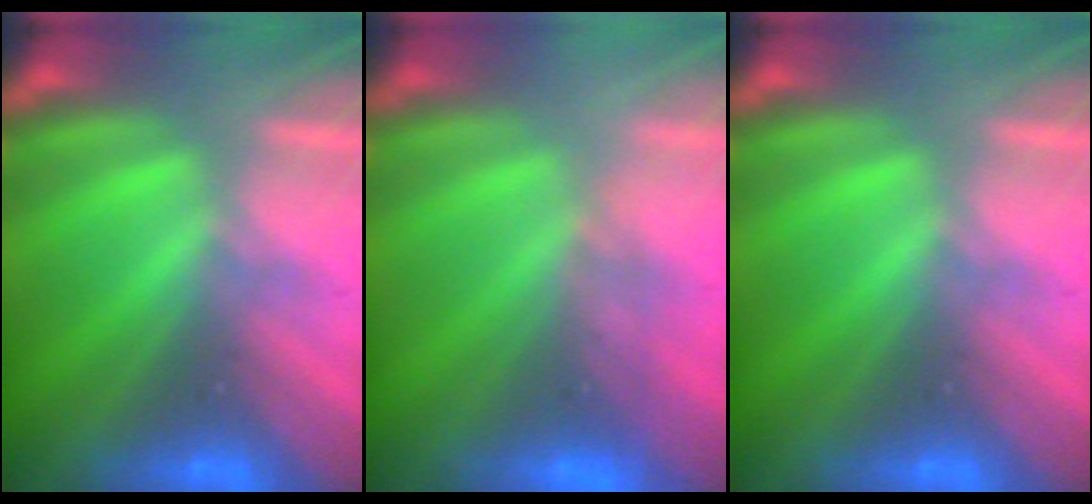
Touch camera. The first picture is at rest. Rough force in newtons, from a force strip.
{"total": 3.8}
{"total": 0.0}